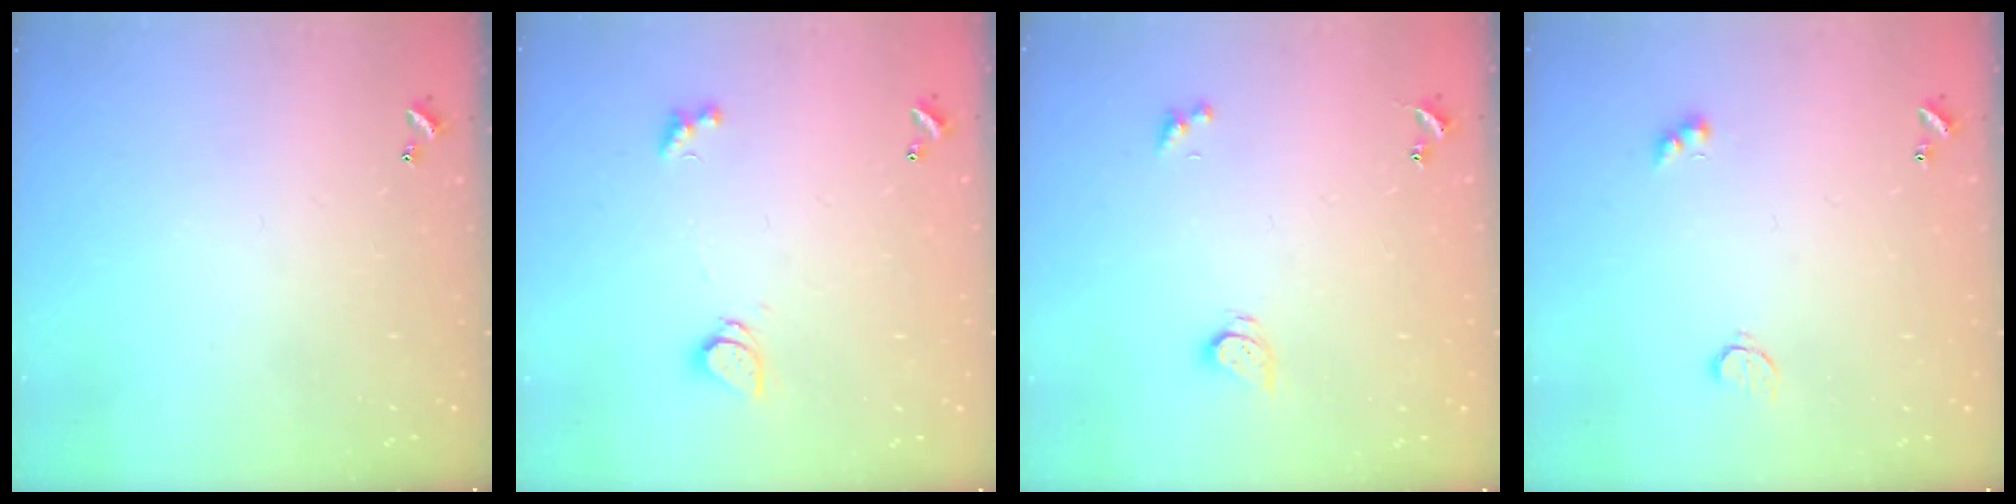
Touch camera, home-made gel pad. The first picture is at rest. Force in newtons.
{"total": 1.6, "press": 1.6, "slide": 0.2}
{"total": 2.6, "press": 2.6, "slide": 0.2}
{"total": 4.5, "press": 4.5, "slide": 0.8}